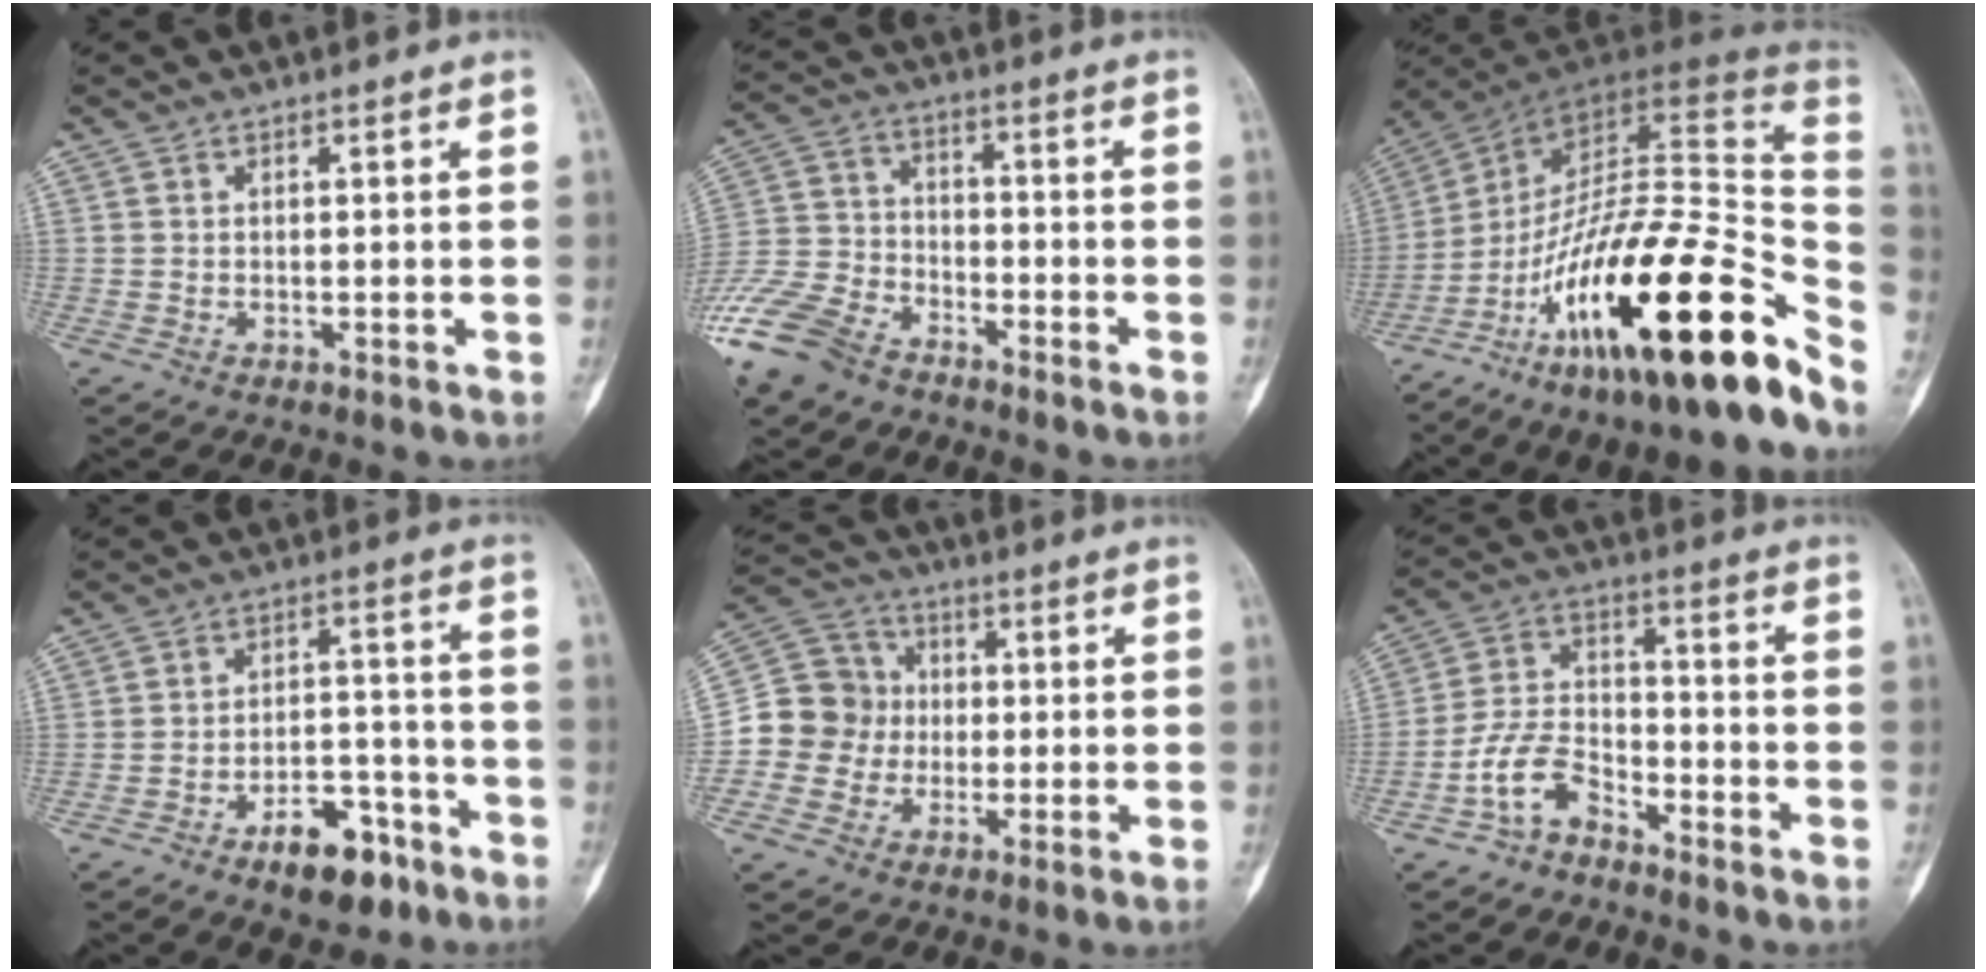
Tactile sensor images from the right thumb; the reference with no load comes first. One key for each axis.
{"total": 14.2, "fx": -10.0, "fy": 7.6, "fz": 6.5, "tx": -0.149, "ty": 0.027, "tz": -0.197}
{"total": 35.0, "fx": -16.4, "fy": 10.2, "fz": 29.2, "tx": -0.372, "ty": 0.076, "tz": -0.258}
{"total": 10.0, "fx": -6.3, "fy": 5.2, "fz": 5.8, "tx": -0.060, "ty": 0.053, "tz": -0.093}
{"total": 11.4, "fx": -1.2, "fy": 10.9, "fz": 3.0, "tx": -0.027, "ty": 0.035, "tz": -0.026}
{"total": 8.2, "fx": -5.4, "fy": 4.5, "fz": 4.2, "tx": -0.087, "ty": 0.052, "tz": -0.110}